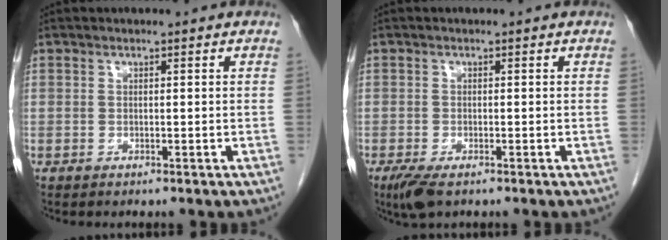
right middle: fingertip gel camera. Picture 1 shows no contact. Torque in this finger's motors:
{"motor_torque": [0.64, -0.18, 0.25, 0.05]}